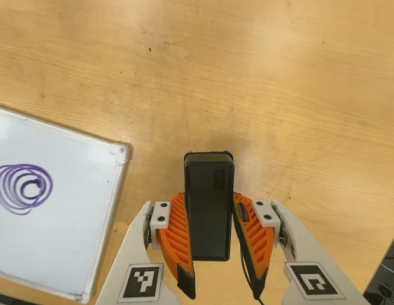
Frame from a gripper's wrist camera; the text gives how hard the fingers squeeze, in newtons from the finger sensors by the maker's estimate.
{"total": 4.7, "left": 3.4, "right": 6.0}